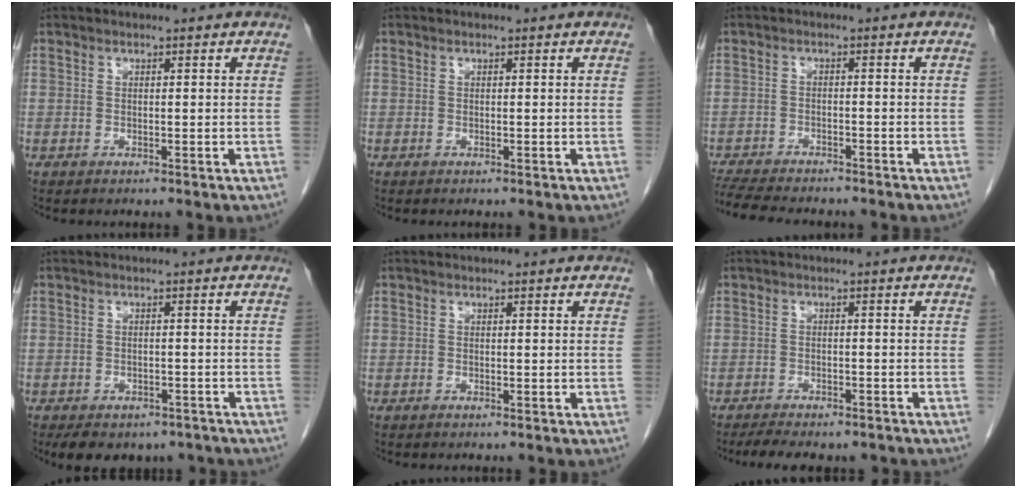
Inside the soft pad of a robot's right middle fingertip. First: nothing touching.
{"total": 0.0}
{"total": 11.3, "force": [-10.0, 2.2, 4.8], "torque": [-0.086, -0.012, -0.149]}
{"total": 9.6, "force": [-7.4, 5.0, 3.5], "torque": [-0.054, 0.002, -0.092]}
{"total": 0.0}
{"total": 8.5, "force": [-7.3, 2.4, 3.6], "torque": [-0.054, -0.001, -0.098]}